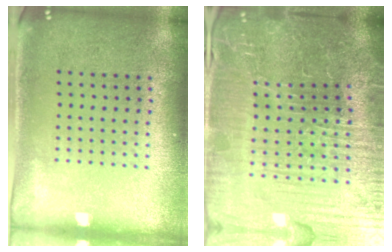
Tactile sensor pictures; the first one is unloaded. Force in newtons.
{"total": 6.3, "press": 5.9, "slide": 2.4}